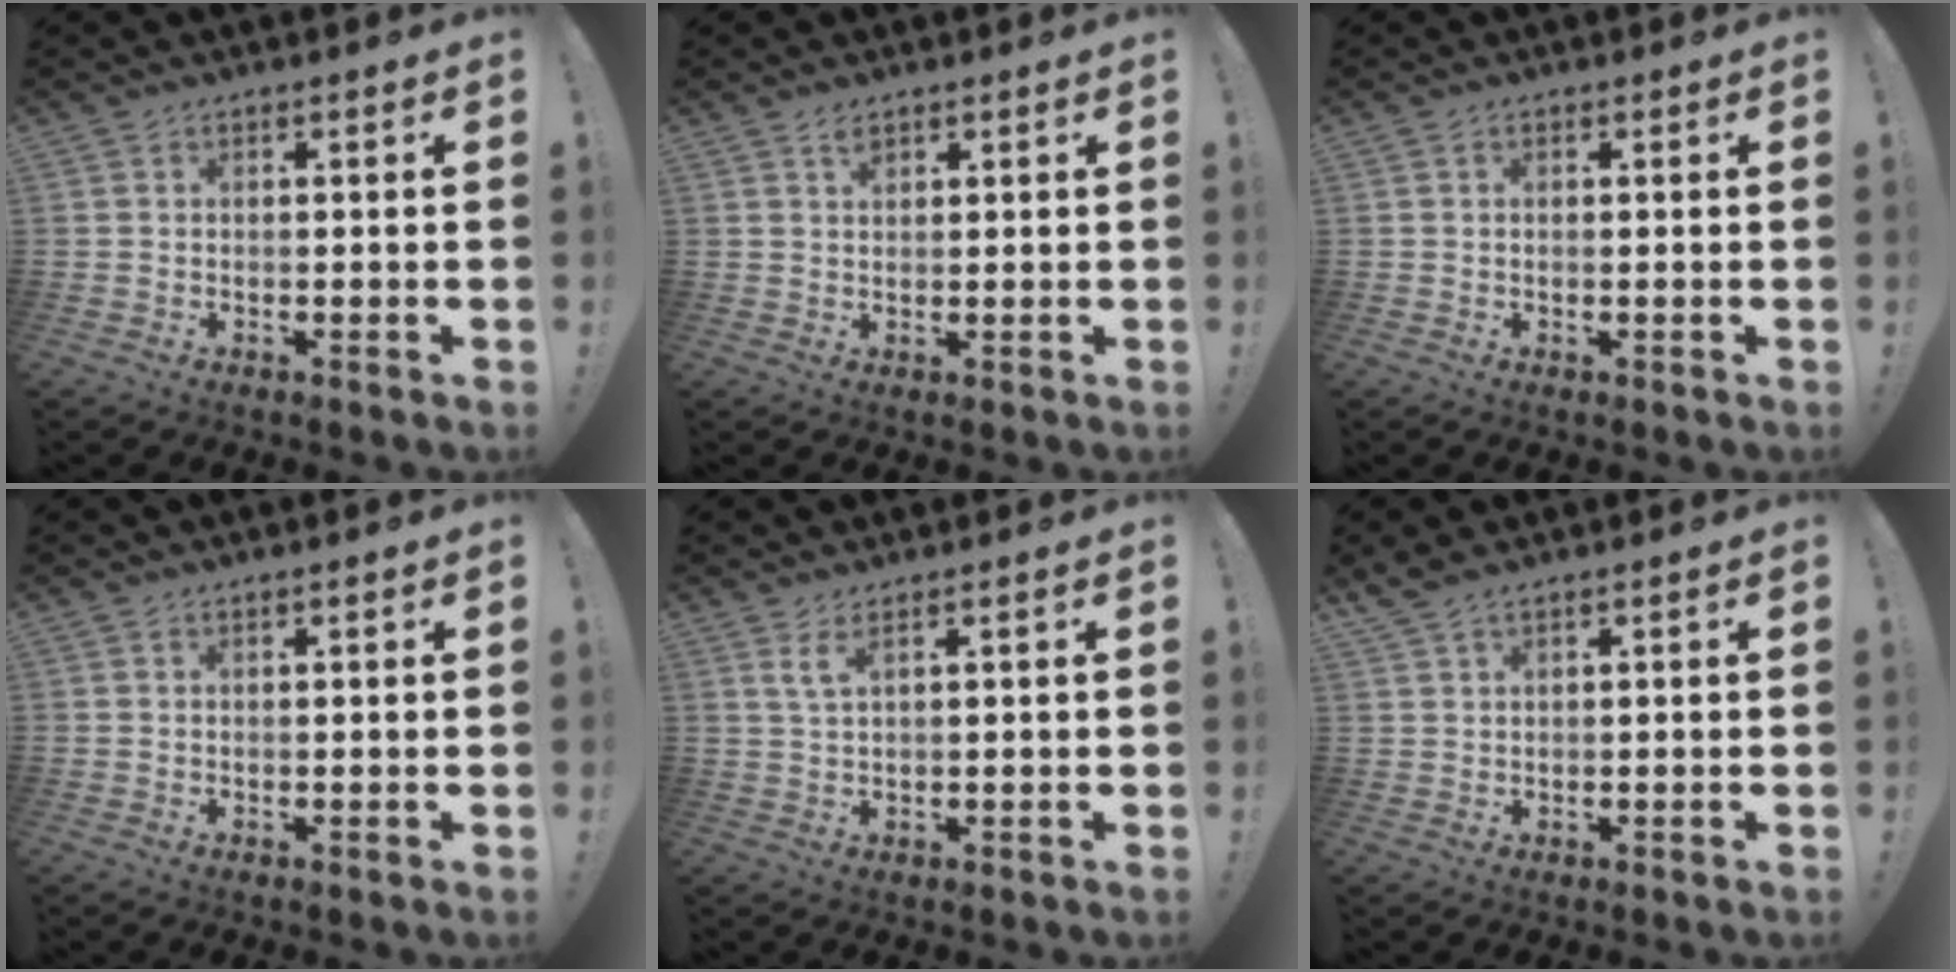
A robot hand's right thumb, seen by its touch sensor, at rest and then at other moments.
{"total": 2.1, "force": [1.7, 0.7, 0.9], "torque": [0.003, -0.016, 0.027]}
{"total": 0.6, "force": [0.2, 0.1, 0.5], "torque": [-0.003, -0.002, 0.003]}
{"total": 0.7, "force": [0.6, 0.0, 0.4], "torque": [-0.001, -0.002, 0.009]}
{"total": 3.3, "force": [2.1, 0.6, 2.5], "torque": [-0.045, -0.006, 0.035]}
{"total": 2.5, "force": [2.0, 0.3, 1.4], "torque": [-0.035, -0.006, 0.038]}